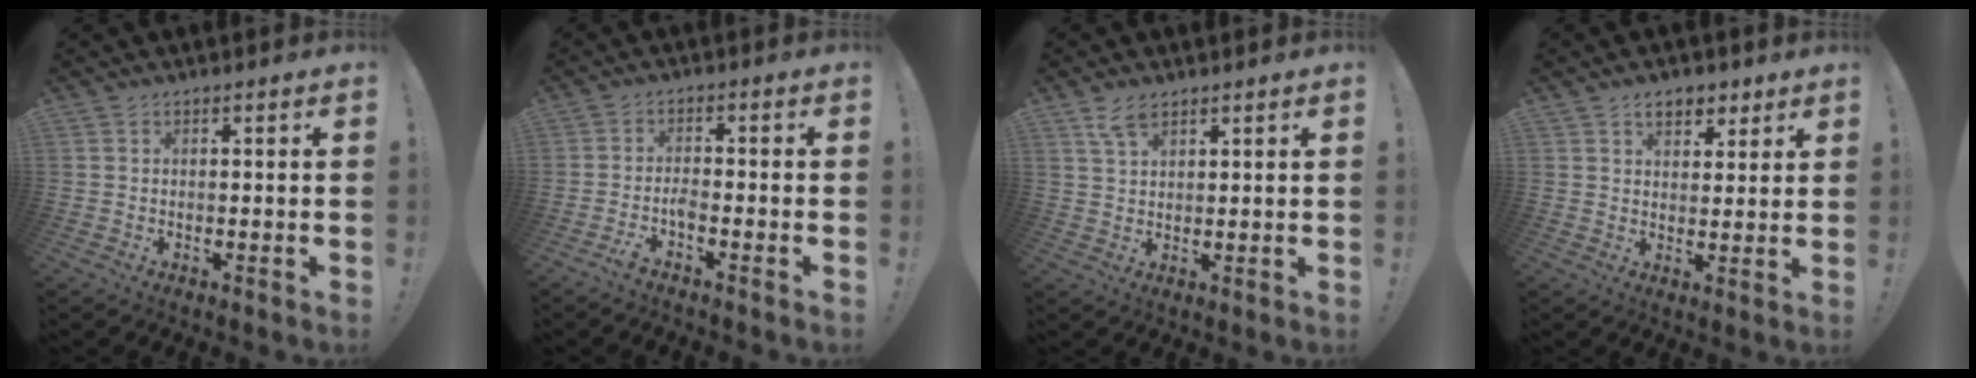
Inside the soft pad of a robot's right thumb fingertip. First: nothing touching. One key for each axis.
{"total": 3.6, "fx": -2.5, "fy": 0.5, "fz": 2.6, "tx": -0.056, "ty": -0.001, "tz": -0.044}
{"total": 5.0, "fx": 3.3, "fy": 2.4, "fz": 2.9, "tx": -0.051, "ty": -0.015, "tz": 0.063}
{"total": 5.8, "fx": 3.4, "fy": 3.8, "fz": 2.7, "tx": -0.033, "ty": -0.011, "tz": 0.061}